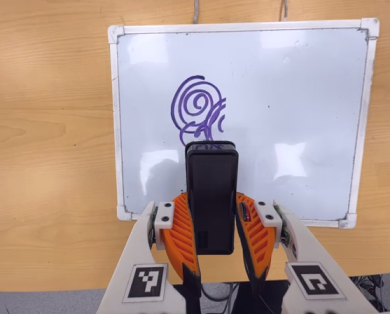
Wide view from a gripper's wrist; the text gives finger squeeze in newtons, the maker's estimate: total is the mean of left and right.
{"total": 9.3, "left": 6.7, "right": 12.0}